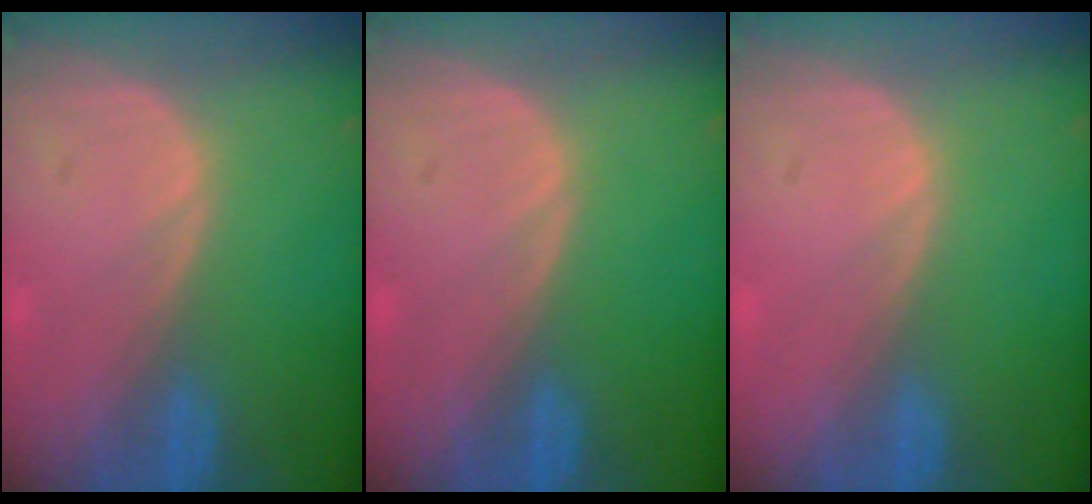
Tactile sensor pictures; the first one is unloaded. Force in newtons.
{"total": 0.0}
{"total": 0.0}